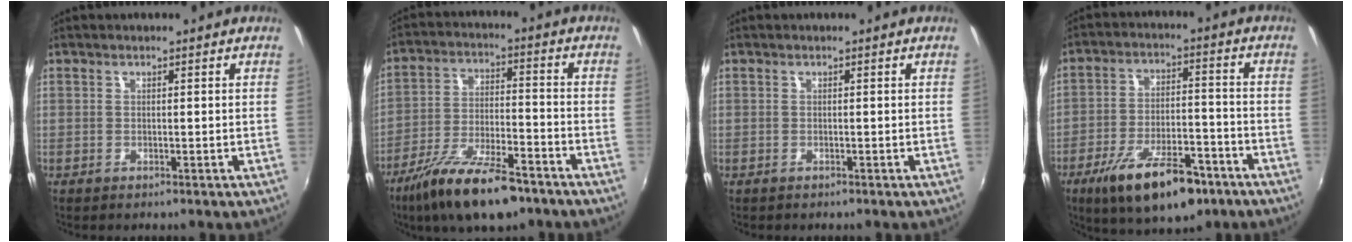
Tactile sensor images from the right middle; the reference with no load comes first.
{"total": 15.7, "force": [-11.2, 4.6, 10.1], "torque": [-0.203, -0.028, -0.192]}
{"total": 0.0}
{"total": 16.3, "force": [-10.2, 5.8, 11.3], "torque": [-0.211, -0.018, -0.159]}